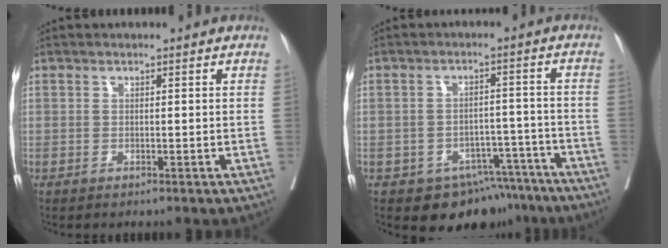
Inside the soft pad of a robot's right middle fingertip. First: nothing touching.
{"total": 8.7, "force": [-6.5, 5.5, 1.8], "torque": [0.005, 0.032, -0.083]}